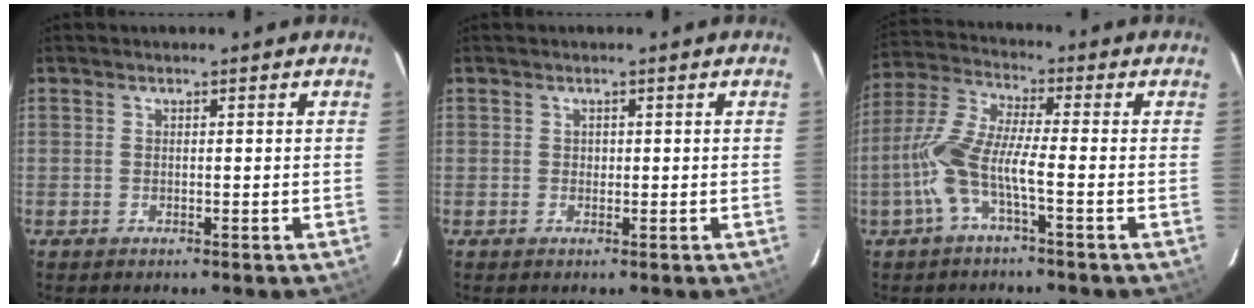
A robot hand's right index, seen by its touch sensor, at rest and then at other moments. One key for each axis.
{"total": 0.5, "fx": 0.0, "fy": 0.5, "fz": 0.0, "tx": 0.002, "ty": 0.001, "tz": 0.000}
{"total": 9.5, "fx": -3.3, "fy": 1.3, "fz": 8.8, "tx": -0.202, "ty": 0.006, "tz": -0.067}